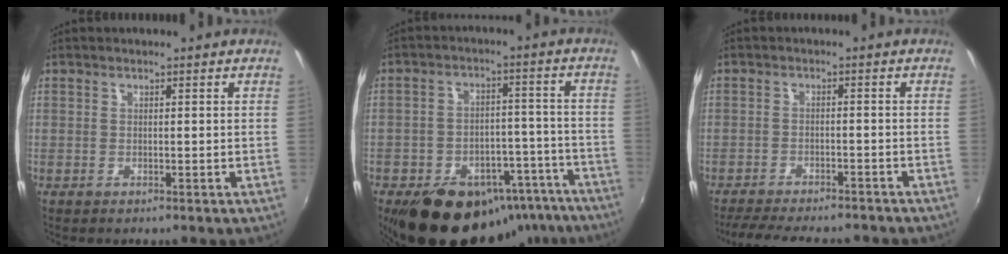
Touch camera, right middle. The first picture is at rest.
{"total": 24.1, "force": [-17.4, 12.9, 10.5], "torque": [-0.187, 0.039, -0.206]}
{"total": 13.4, "force": [-11.6, 3.2, 5.8], "torque": [-0.125, -0.022, -0.169]}